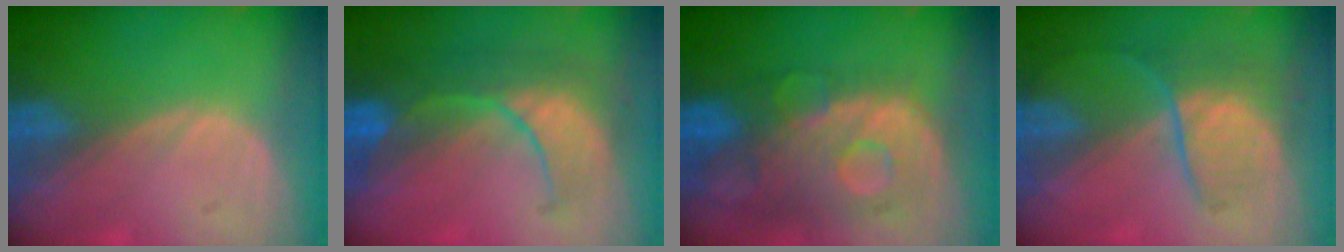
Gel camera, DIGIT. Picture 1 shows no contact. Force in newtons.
{"total": 8.3, "press": 8.3, "slide": 0.9}
{"total": 11.6, "press": 9.8, "slide": 6.1}
{"total": 6.6, "press": 6.2, "slide": 2.3}